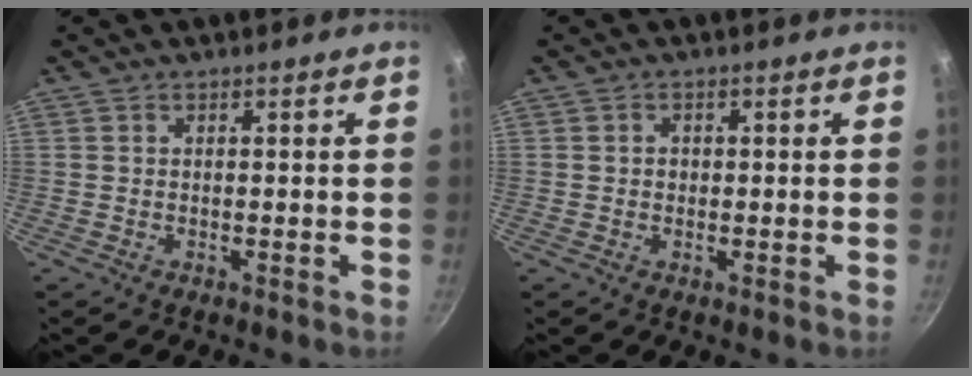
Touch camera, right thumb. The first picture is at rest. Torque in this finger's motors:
{"motor_torque": [-0.52, 0.22, 0.18, 0.03, 0.03]}